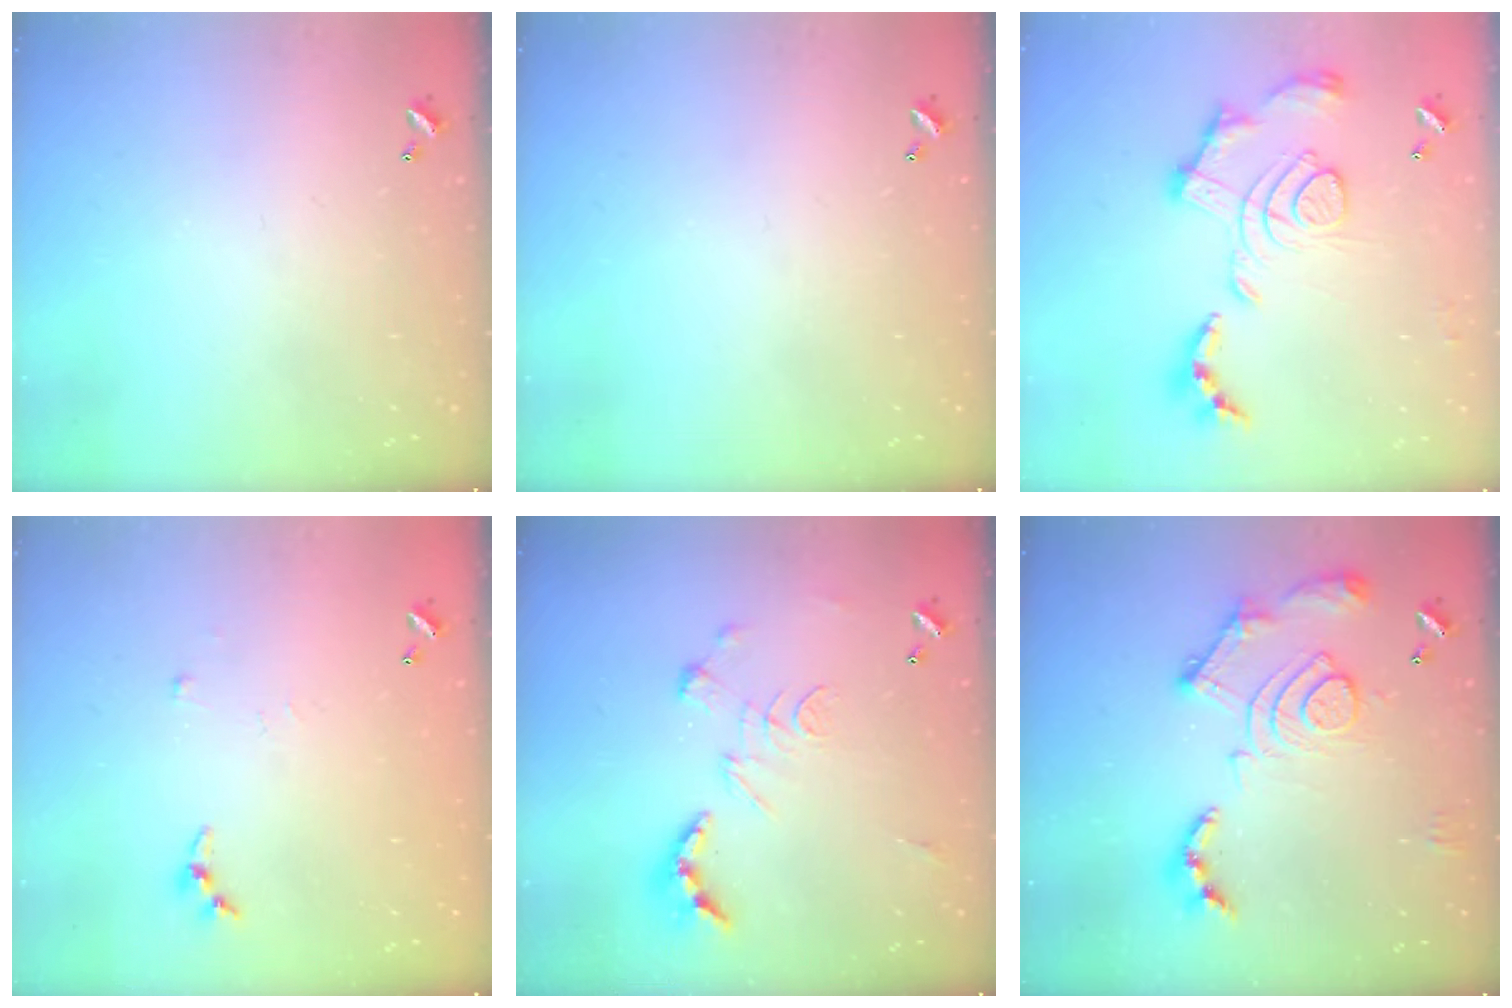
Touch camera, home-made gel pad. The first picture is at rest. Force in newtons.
{"total": 0.0}
{"total": 2.1, "press": 1.4, "slide": 1.5}
{"total": 3.7, "press": 3.6, "slide": 0.6}
{"total": 2.6, "press": 2.1, "slide": 1.5}
{"total": 18.1, "press": 18.0, "slide": 1.9}